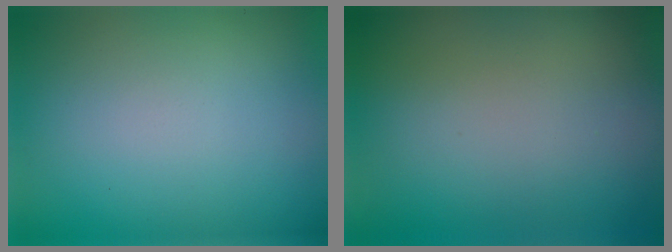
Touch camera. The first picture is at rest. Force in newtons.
{"total": 0.0}